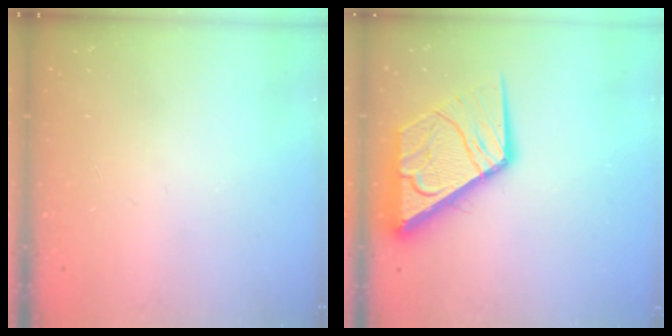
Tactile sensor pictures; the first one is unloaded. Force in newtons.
{"total": 15.4, "press": 15.3, "slide": 1.7}